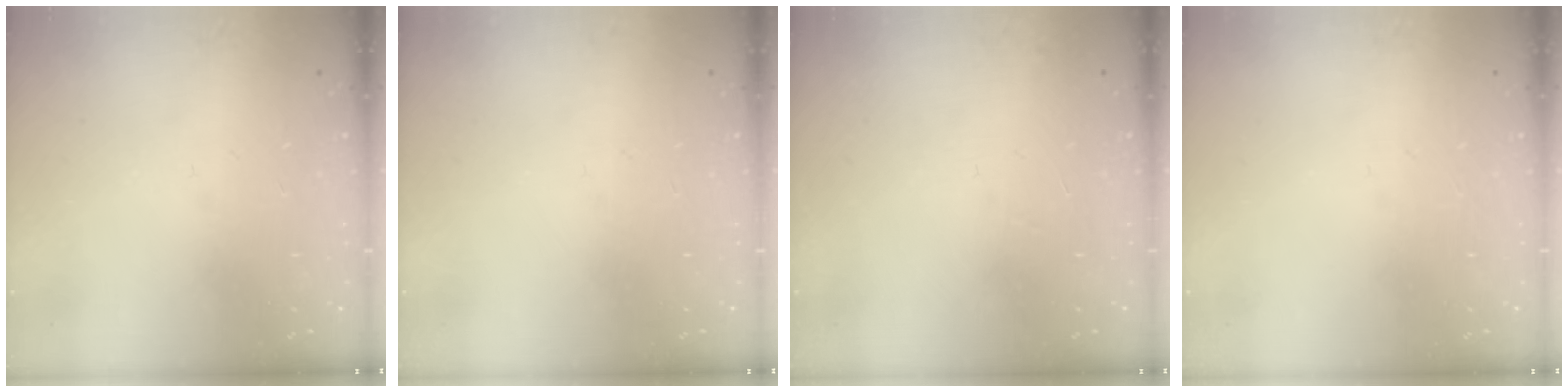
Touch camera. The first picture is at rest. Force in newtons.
{"total": 0.0}
{"total": 4.5, "press": 4.4, "slide": 0.6}
{"total": 0.0}